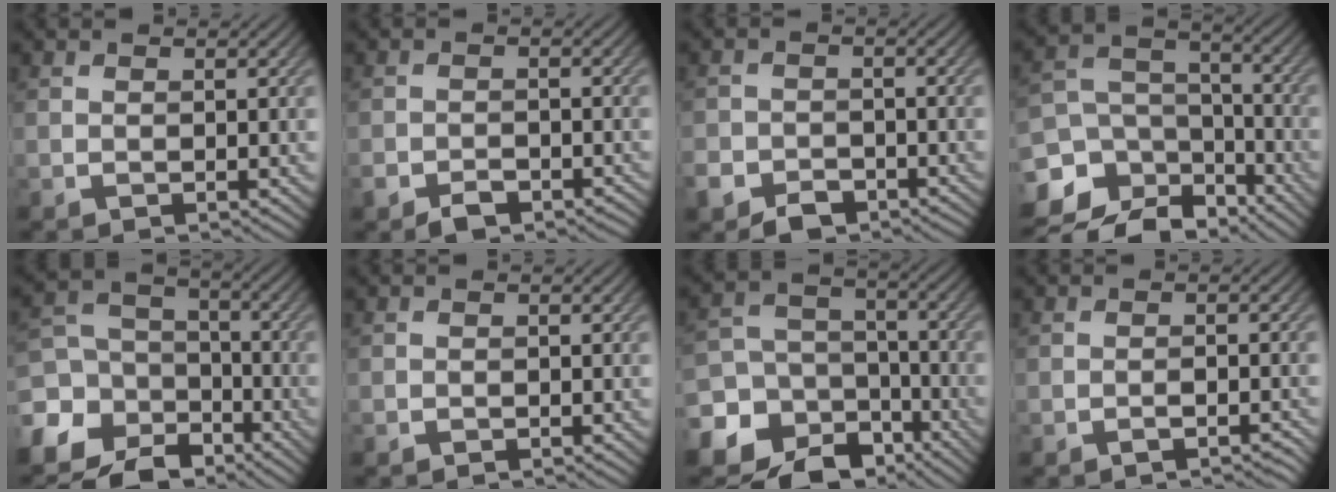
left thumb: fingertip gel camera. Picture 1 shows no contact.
{"total": 3.6, "force": [-2.6, 2.0, 1.6], "torque": [-0.025, -0.007, -0.045]}
{"total": 5.4, "force": [-3.7, 3.3, 2.1], "torque": [-0.038, -0.015, -0.066]}
{"total": 14.9, "force": [-10.6, 9.3, 4.9], "torque": [-0.145, -0.037, -0.145]}
{"total": 14.5, "force": [-9.0, 9.9, 5.5], "torque": [-0.173, -0.042, -0.141]}
{"total": 0.0}
{"total": 17.0, "force": [-11.1, 11.9, 4.7], "torque": [-0.149, -0.062, -0.169]}
{"total": 1.3, "force": [-1.0, 0.3, 0.8], "torque": [-0.011, 0.002, -0.016]}